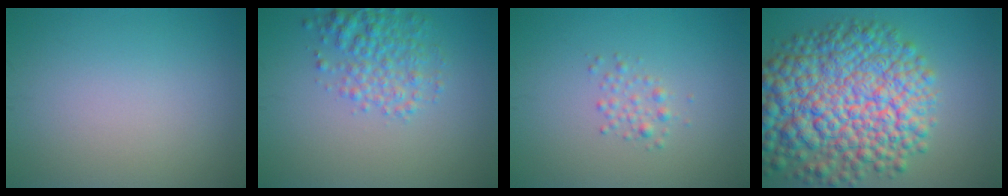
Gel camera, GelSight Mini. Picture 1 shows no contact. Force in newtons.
{"total": 3.7, "press": 3.7, "slide": 0.1}
{"total": 1.3, "press": 1.3, "slide": 0.0}
{"total": 13.7, "press": 13.7, "slide": 0.5}